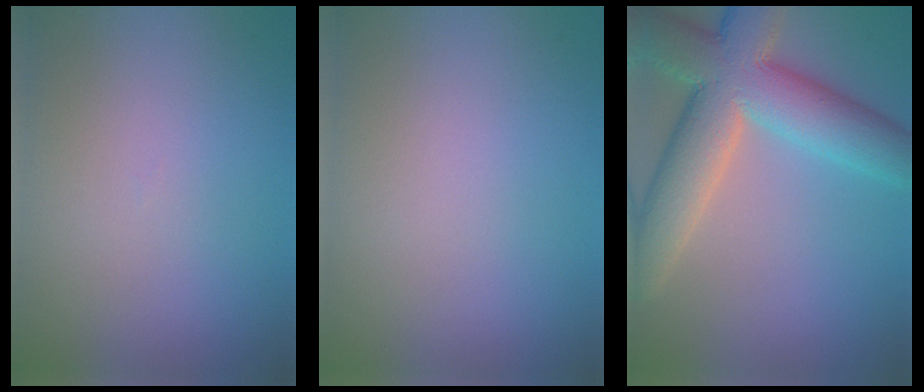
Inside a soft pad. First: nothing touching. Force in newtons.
{"total": 0.0}
{"total": 11.2, "press": 11.2, "slide": 1.0}